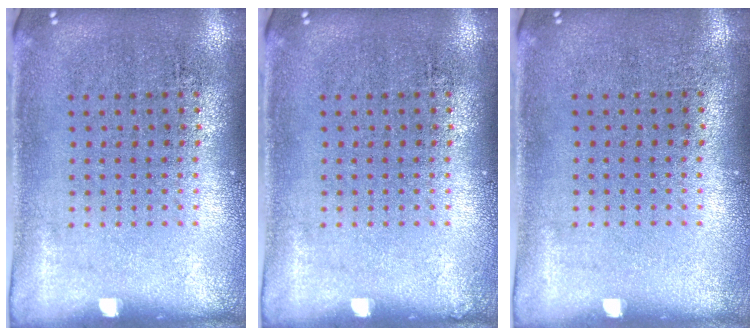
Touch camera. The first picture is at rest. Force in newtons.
{"total": 0.0}
{"total": 0.0}